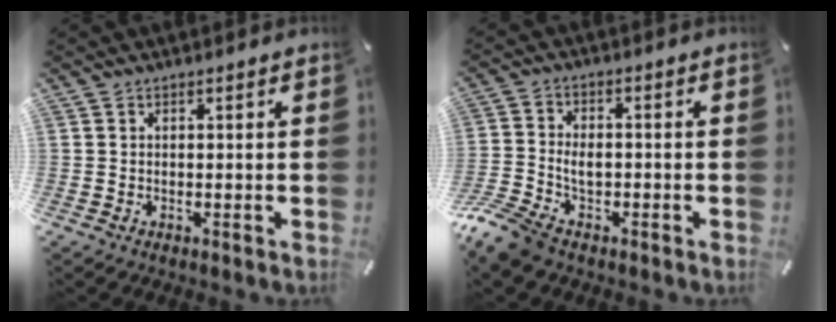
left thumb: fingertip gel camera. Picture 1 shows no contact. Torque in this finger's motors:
{"motor_torque": [-0.30, 1.71, 0.51, 0.51, 0.11]}